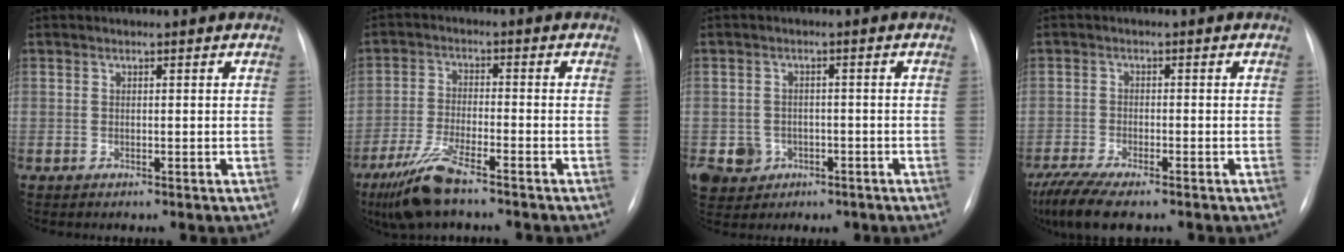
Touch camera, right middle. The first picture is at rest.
{"total": 8.3, "force": [-6.0, 1.2, 5.6], "torque": [-0.128, -0.022, -0.115]}
{"total": 5.6, "force": [-2.1, 5.2, 0.9], "torque": [-0.024, 0.013, -0.022]}
{"total": 8.6, "force": [-6.7, 1.8, 5.2], "torque": [-0.096, -0.020, -0.113]}